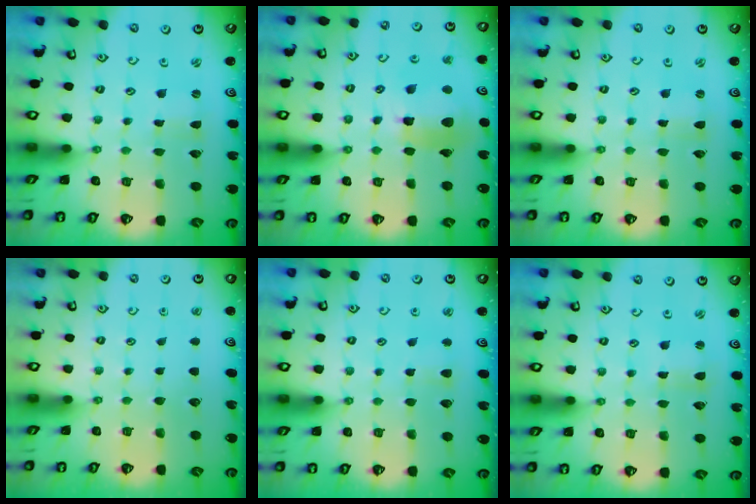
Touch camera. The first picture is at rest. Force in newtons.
{"total": 12.5, "press": 12.5, "slide": 1.4}
{"total": 0.0}
{"total": 0.0}
{"total": 3.5, "press": 3.5, "slide": 0.6}
{"total": 1.0, "press": 1.0, "slide": 0.2}